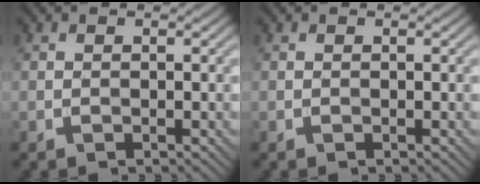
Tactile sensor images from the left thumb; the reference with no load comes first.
{"total": 0.0}